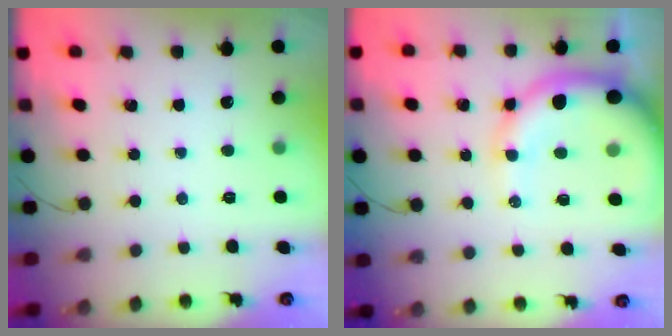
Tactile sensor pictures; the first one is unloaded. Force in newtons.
{"total": 12.6, "press": 12.2, "slide": 3.0}